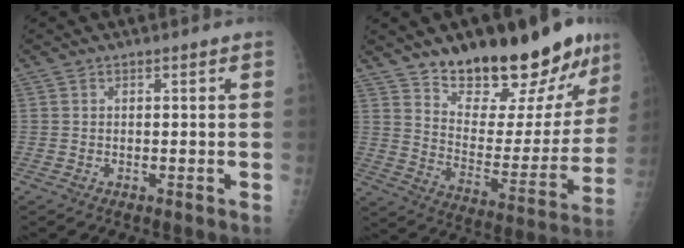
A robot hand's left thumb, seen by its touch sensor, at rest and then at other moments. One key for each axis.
{"total": 24.1, "fx": 17.3, "fy": 9.0, "fz": 14.1, "tx": -0.162, "ty": -0.106, "tz": 0.267}